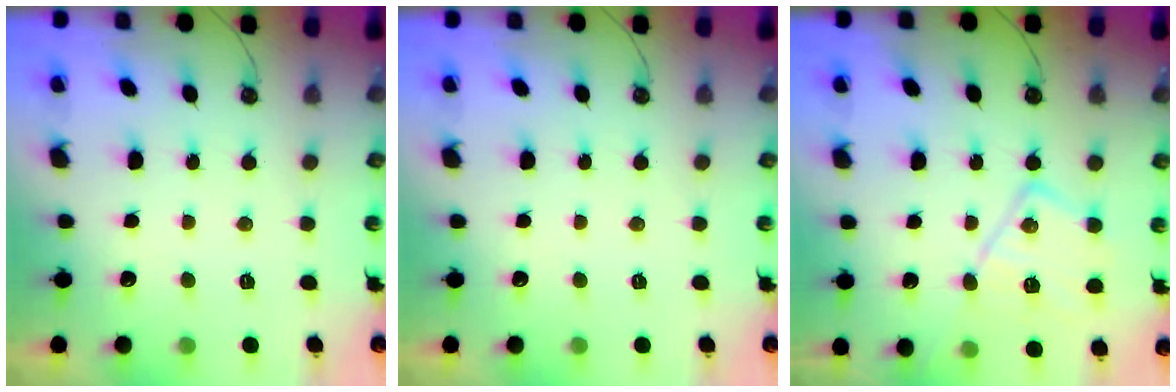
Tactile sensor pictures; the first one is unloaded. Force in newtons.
{"total": 0.0}
{"total": 16.0, "press": 16.0, "slide": 1.3}